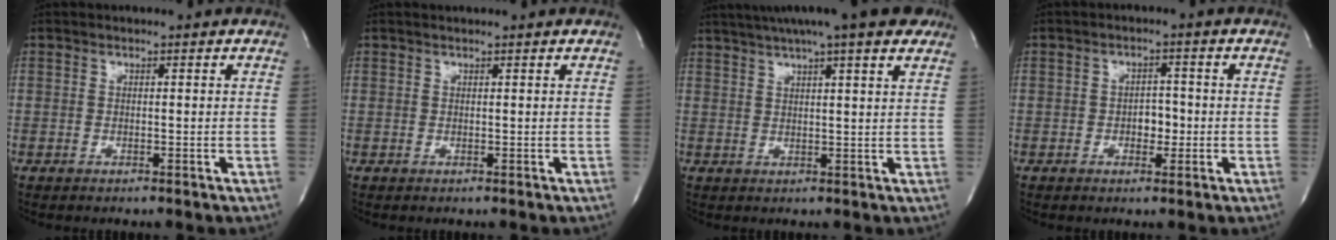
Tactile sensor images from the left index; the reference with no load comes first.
{"total": 1.5, "force": [1.5, -0.2, 0.4], "torque": [-0.009, 0.013, 0.024]}
{"total": 15.1, "force": [11.9, 1.2, 9.3], "torque": [-0.151, 0.037, 0.153]}
{"total": 2.9, "force": [-0.7, 1.8, 2.2], "torque": [-0.026, 0.006, -0.008]}